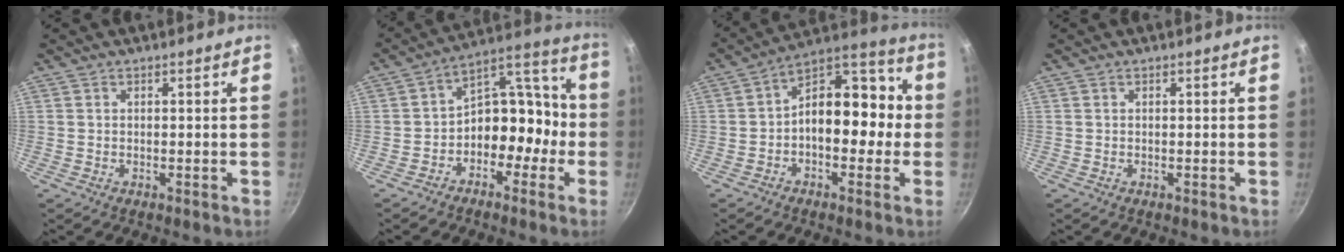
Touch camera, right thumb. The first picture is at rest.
{"total": 13.1, "force": [-3.1, 8.6, 9.3], "torque": [-0.086, 0.058, -0.061]}
{"total": 14.9, "force": [-0.8, 8.8, 12.0], "torque": [-0.137, 0.049, -0.028]}
{"total": 0.0}